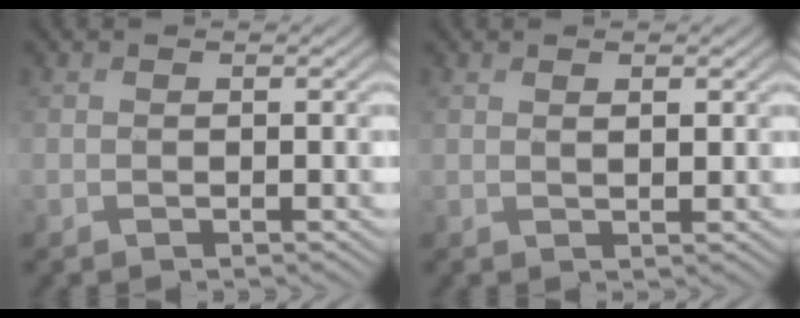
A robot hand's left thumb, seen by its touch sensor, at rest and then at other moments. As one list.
[{"total": 1.3, "force": [0.8, 0.2, 1.0], "torque": [-0.022, -0.001, 0.016]}]